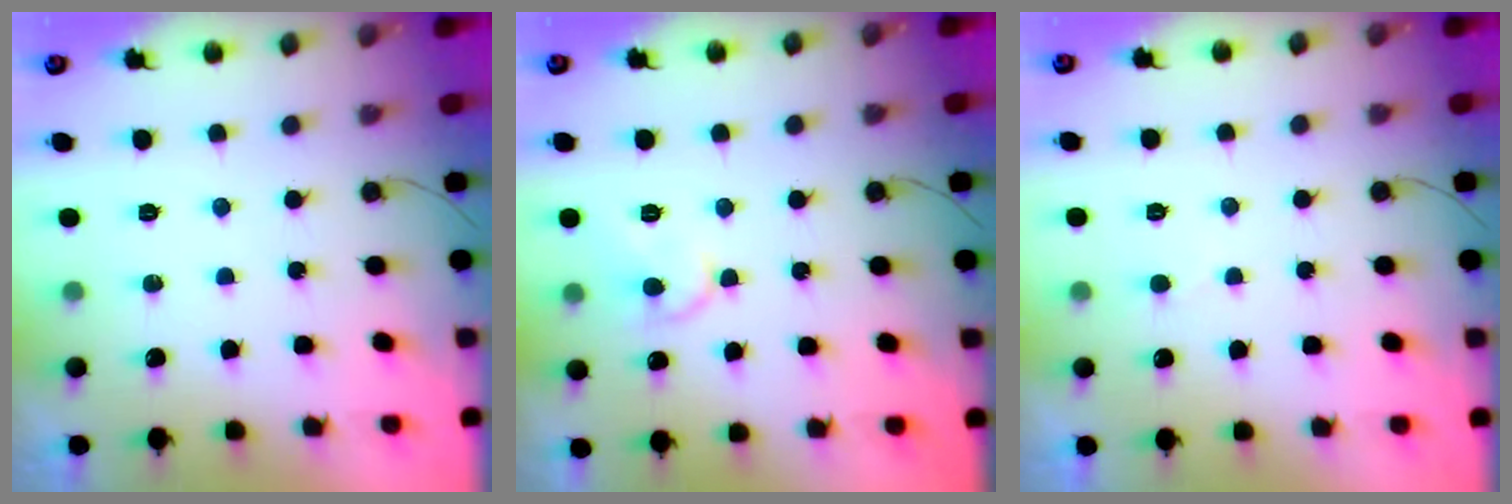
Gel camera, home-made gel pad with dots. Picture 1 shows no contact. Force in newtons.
{"total": 7.5, "press": 7.5, "slide": 0.7}
{"total": 3.5, "press": 3.5, "slide": 0.3}